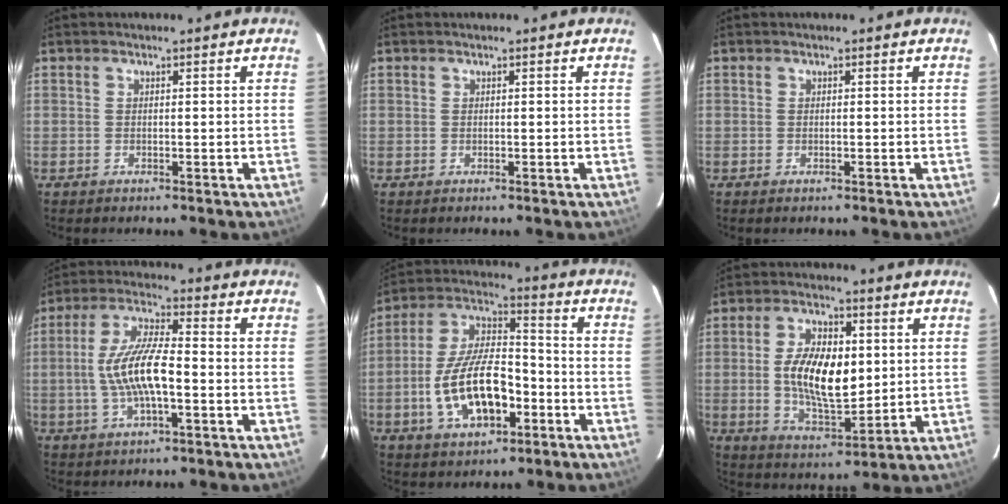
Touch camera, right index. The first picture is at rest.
{"total": 0.0}
{"total": 0.0}
{"total": 11.4, "force": [-2.0, 3.1, 10.8], "torque": [-0.220, 0.006, -0.037]}
{"total": 15.8, "force": [-5.2, 7.5, 12.9], "torque": [-0.261, 0.012, -0.083]}
{"total": 13.3, "force": [0.9, 6.6, 11.5], "torque": [-0.216, 0.001, 0.024]}